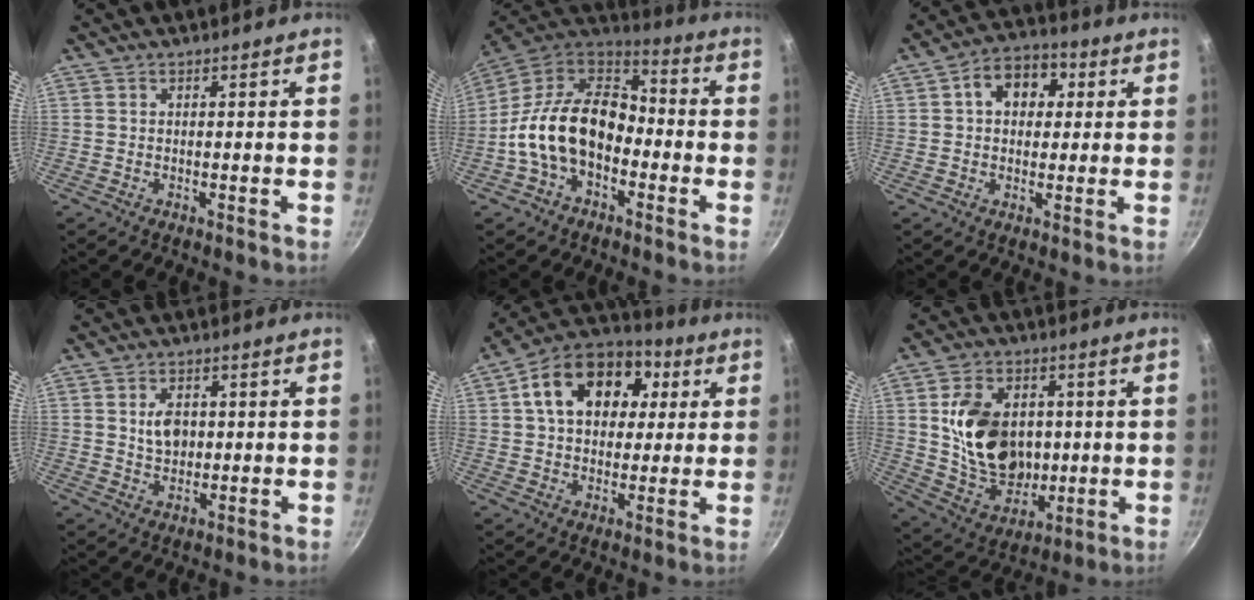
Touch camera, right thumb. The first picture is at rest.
{"total": 18.2, "force": [-3.8, 12.1, 13.0], "torque": [-0.200, 0.051, -0.087]}
{"total": 9.7, "force": [2.3, 7.1, 6.1], "torque": [-0.055, 0.015, 0.020]}
{"total": 5.1, "force": [0.8, 3.6, 3.5], "torque": [-0.043, -0.005, 0.016]}
{"total": 18.7, "force": [5.1, 13.3, 12.0], "torque": [-0.186, 0.021, 0.069]}
{"total": 18.4, "force": [1.8, 13.6, 12.3], "torque": [-0.176, -0.004, 0.045]}